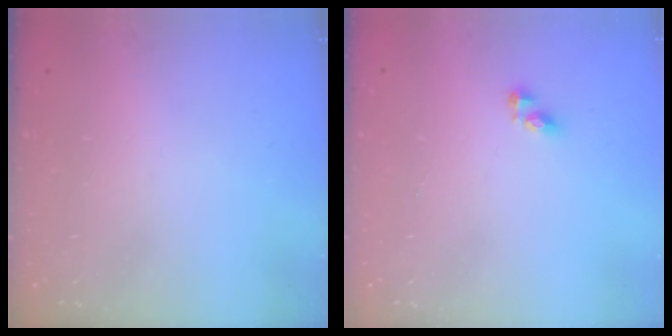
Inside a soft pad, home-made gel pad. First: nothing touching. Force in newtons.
{"total": 3.3, "press": 3.3, "slide": 0.4}